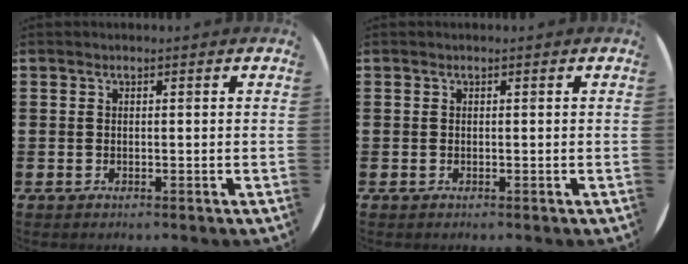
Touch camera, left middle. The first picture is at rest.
{"total": 0.0}